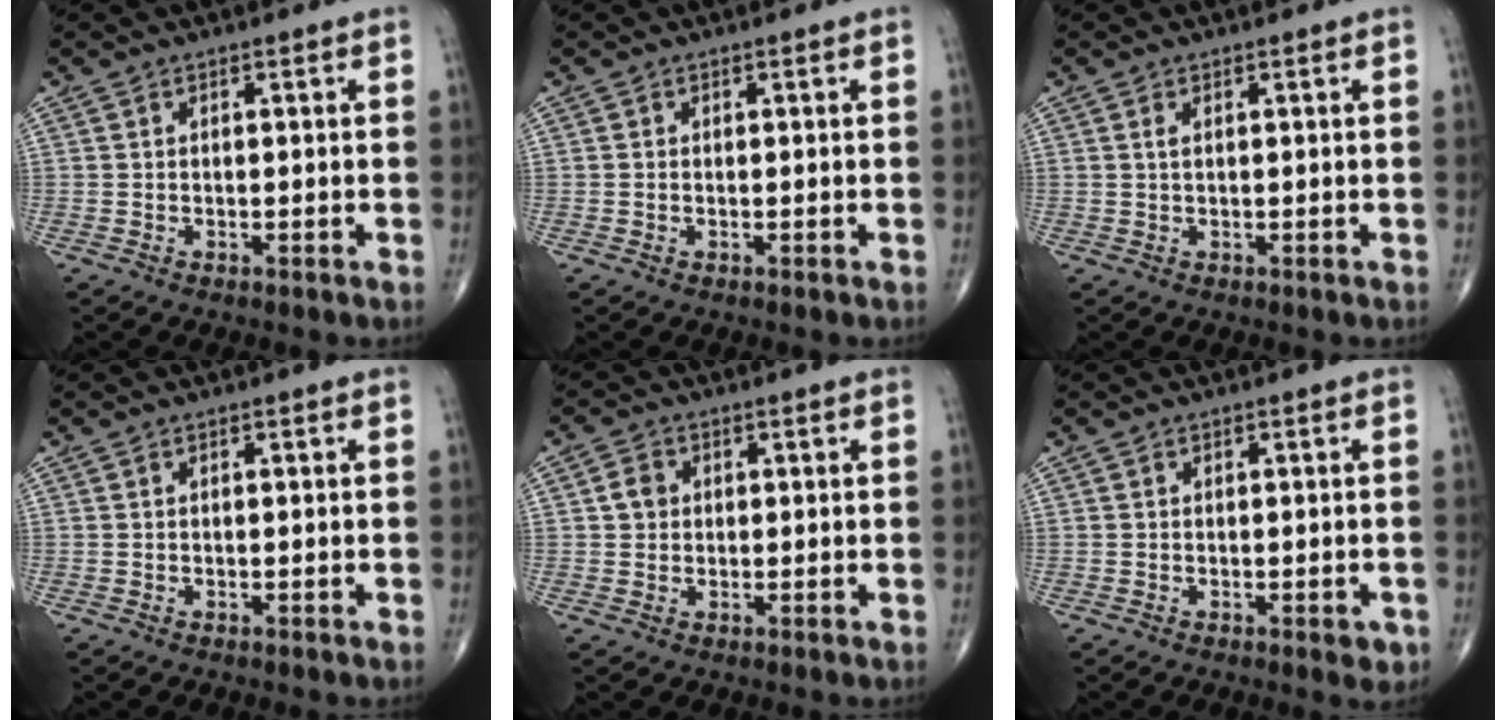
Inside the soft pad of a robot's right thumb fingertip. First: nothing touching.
{"total": 0.0}
{"total": 0.9, "force": [0.3, 0.3, 0.8], "torque": [-0.017, 0.004, 0.008]}
{"total": 0.0}
{"total": 3.1, "force": [0.5, 2.7, 1.5], "torque": [-0.016, 0.003, 0.007]}
{"total": 2.2, "force": [-0.9, 1.1, 1.8], "torque": [-0.013, 0.000, -0.009]}